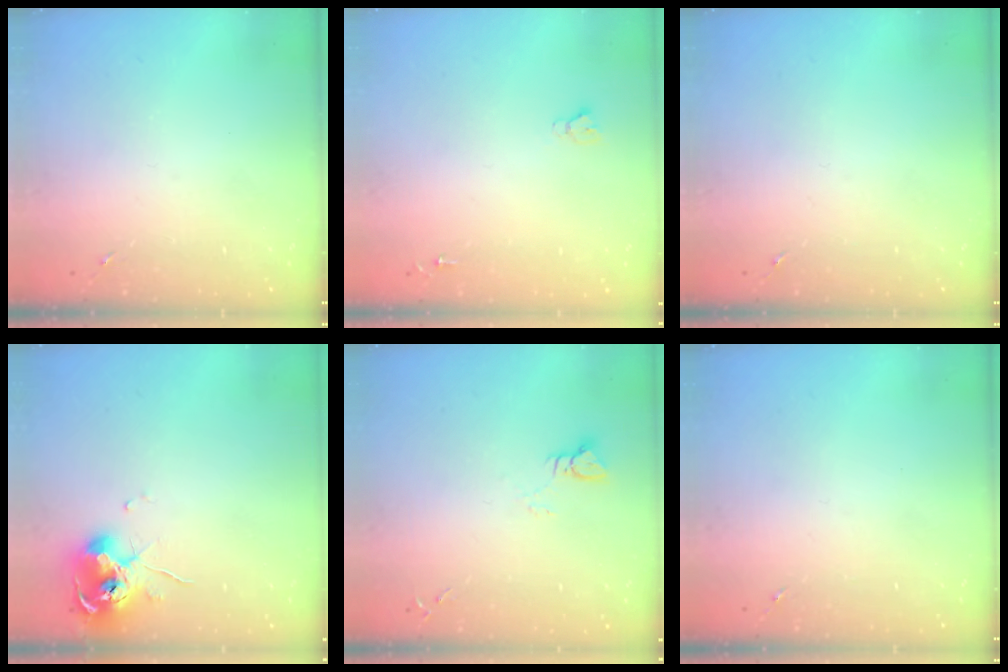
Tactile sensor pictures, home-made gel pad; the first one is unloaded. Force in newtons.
{"total": 2.7, "press": 2.7, "slide": 0.0}
{"total": 0.0}
{"total": 10.3, "press": 10.2, "slide": 1.1}
{"total": 3.0, "press": 3.0, "slide": 0.3}
{"total": 0.0}